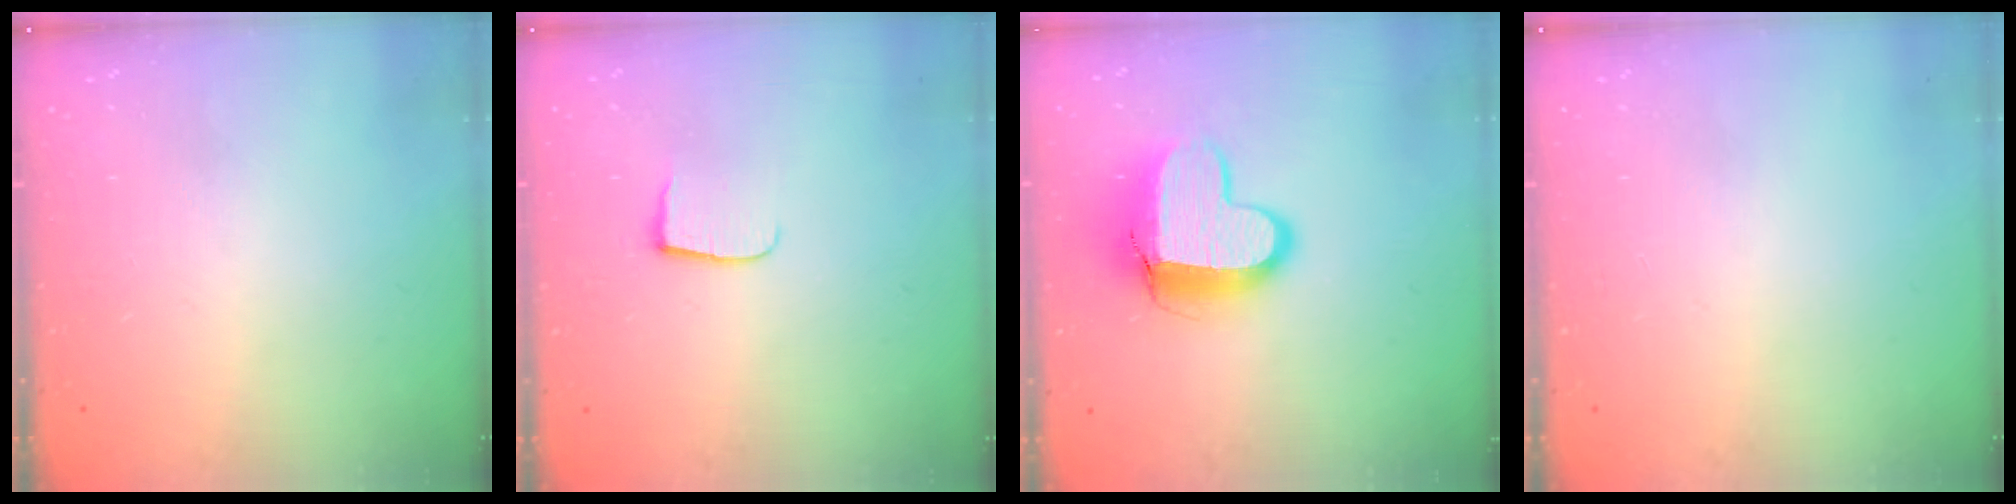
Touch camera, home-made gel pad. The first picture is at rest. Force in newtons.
{"total": 5.2, "press": 5.2, "slide": 0.7}
{"total": 12.7, "press": 12.6, "slide": 1.1}
{"total": 0.0}